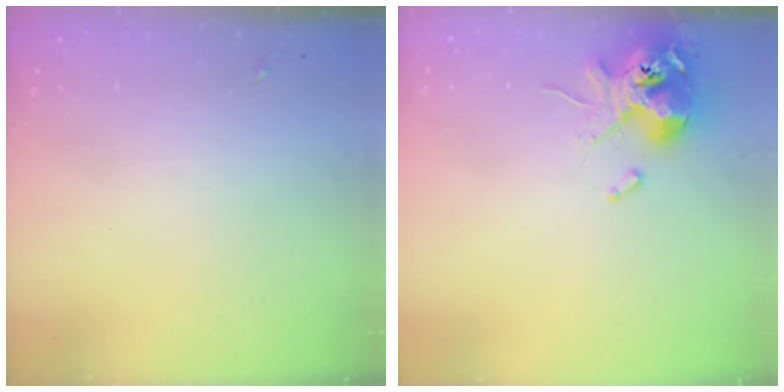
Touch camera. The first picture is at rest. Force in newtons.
{"total": 12.4, "press": 12.2, "slide": 2.2}